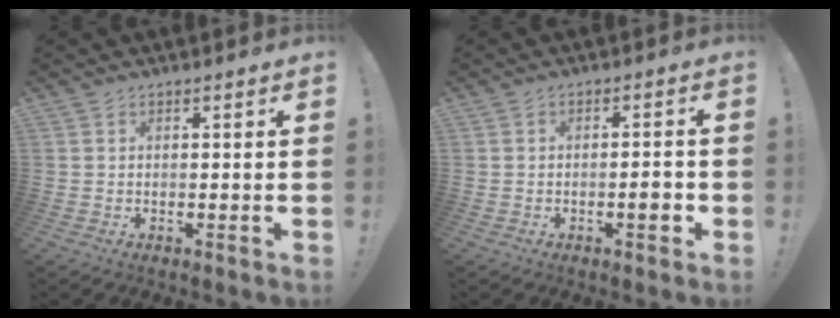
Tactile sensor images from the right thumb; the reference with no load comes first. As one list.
[{"total": 7.0, "force": [-3.2, 2.2, 5.8], "torque": [-0.068, 0.012, -0.053]}]